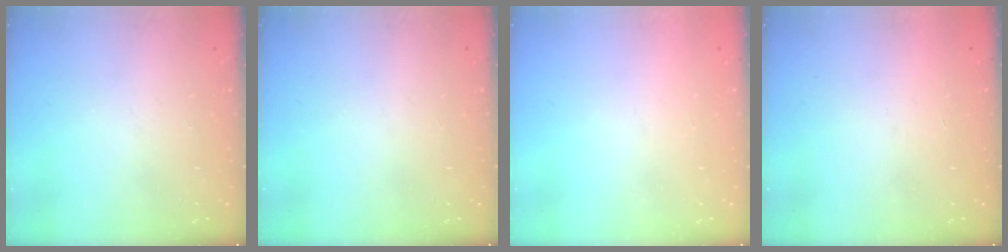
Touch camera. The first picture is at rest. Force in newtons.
{"total": 0.0}
{"total": 1.5, "press": 1.5, "slide": 0.1}
{"total": 1.7, "press": 1.7, "slide": 0.1}